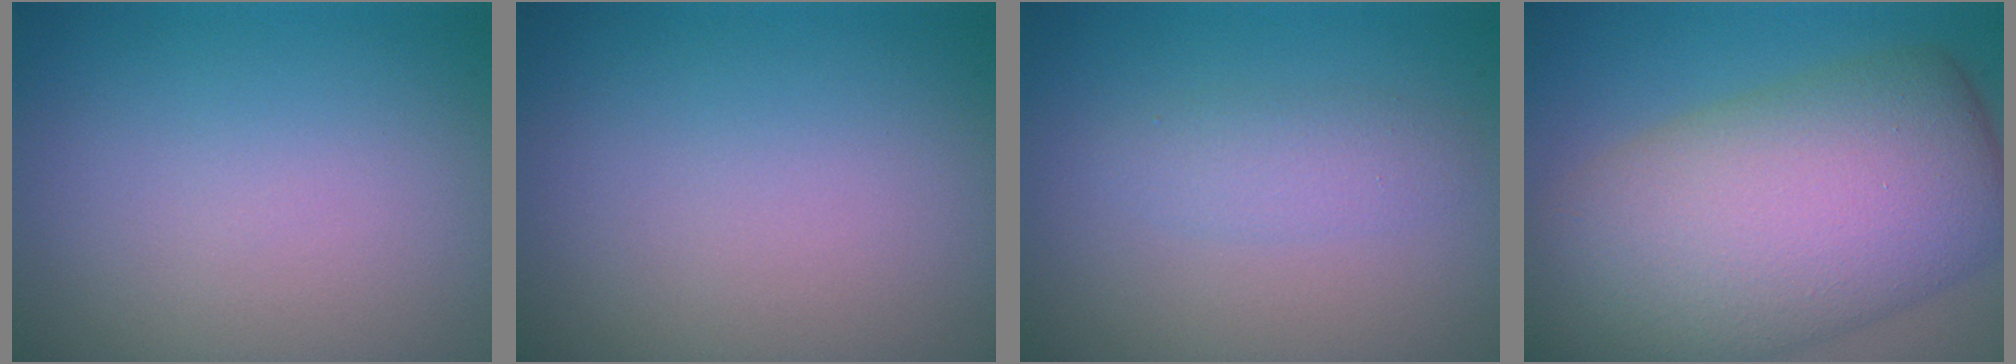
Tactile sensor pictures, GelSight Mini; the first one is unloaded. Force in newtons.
{"total": 0.0}
{"total": 1.9, "press": 1.9, "slide": 0.0}
{"total": 13.5, "press": 13.5, "slide": 0.6}